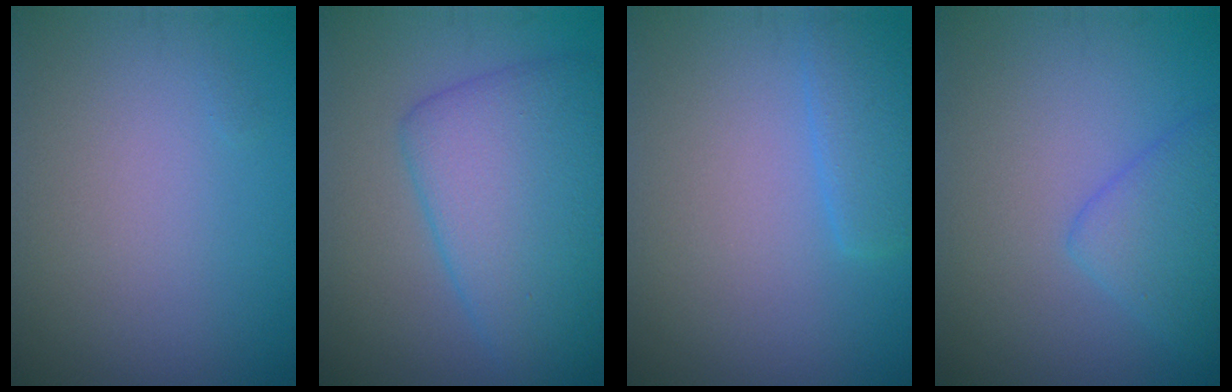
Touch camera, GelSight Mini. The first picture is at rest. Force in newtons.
{"total": 8.0, "press": 8.0, "slide": 0.1}
{"total": 2.5, "press": 2.5, "slide": 0.3}
{"total": 3.1, "press": 3.1, "slide": 0.1}